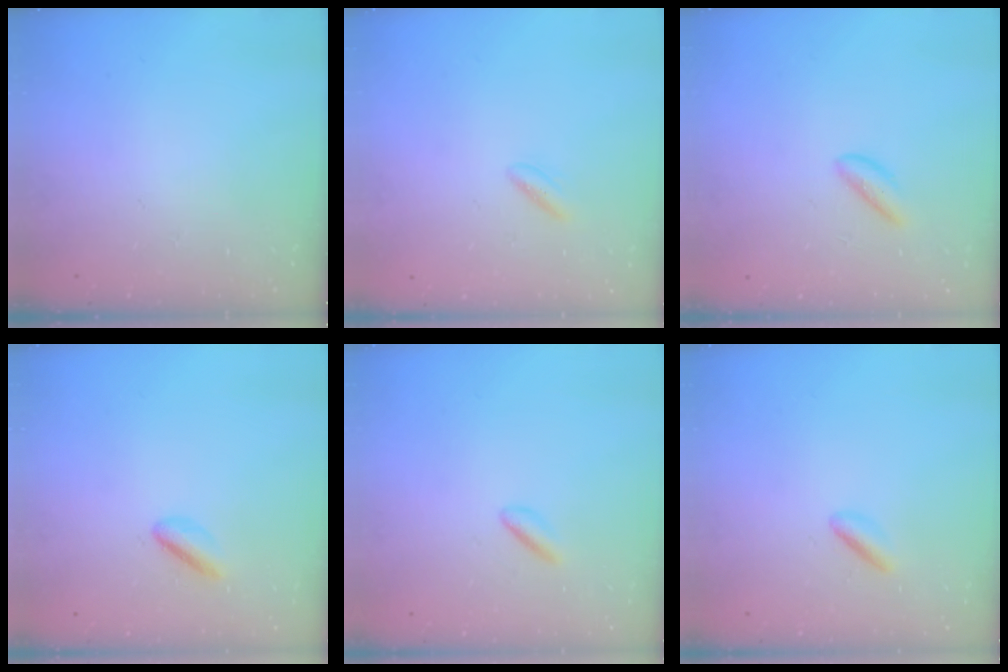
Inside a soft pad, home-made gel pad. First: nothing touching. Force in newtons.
{"total": 2.8, "press": 2.8, "slide": 0.5}
{"total": 1.9, "press": 1.9, "slide": 0.4}
{"total": 3.1, "press": 2.8, "slide": 1.3}
{"total": 1.8, "press": 1.6, "slide": 0.9}
{"total": 2.3, "press": 2.2, "slide": 0.4}